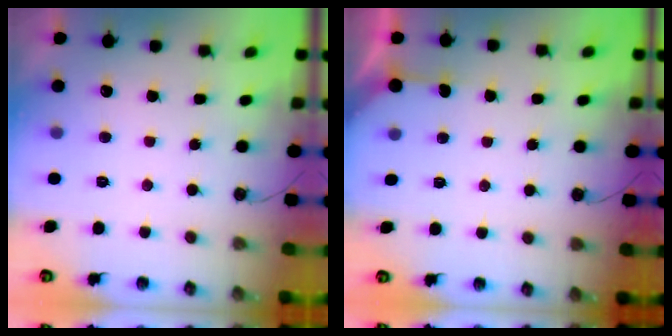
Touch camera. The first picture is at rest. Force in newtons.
{"total": 4.2, "press": 4.2, "slide": 0.4}